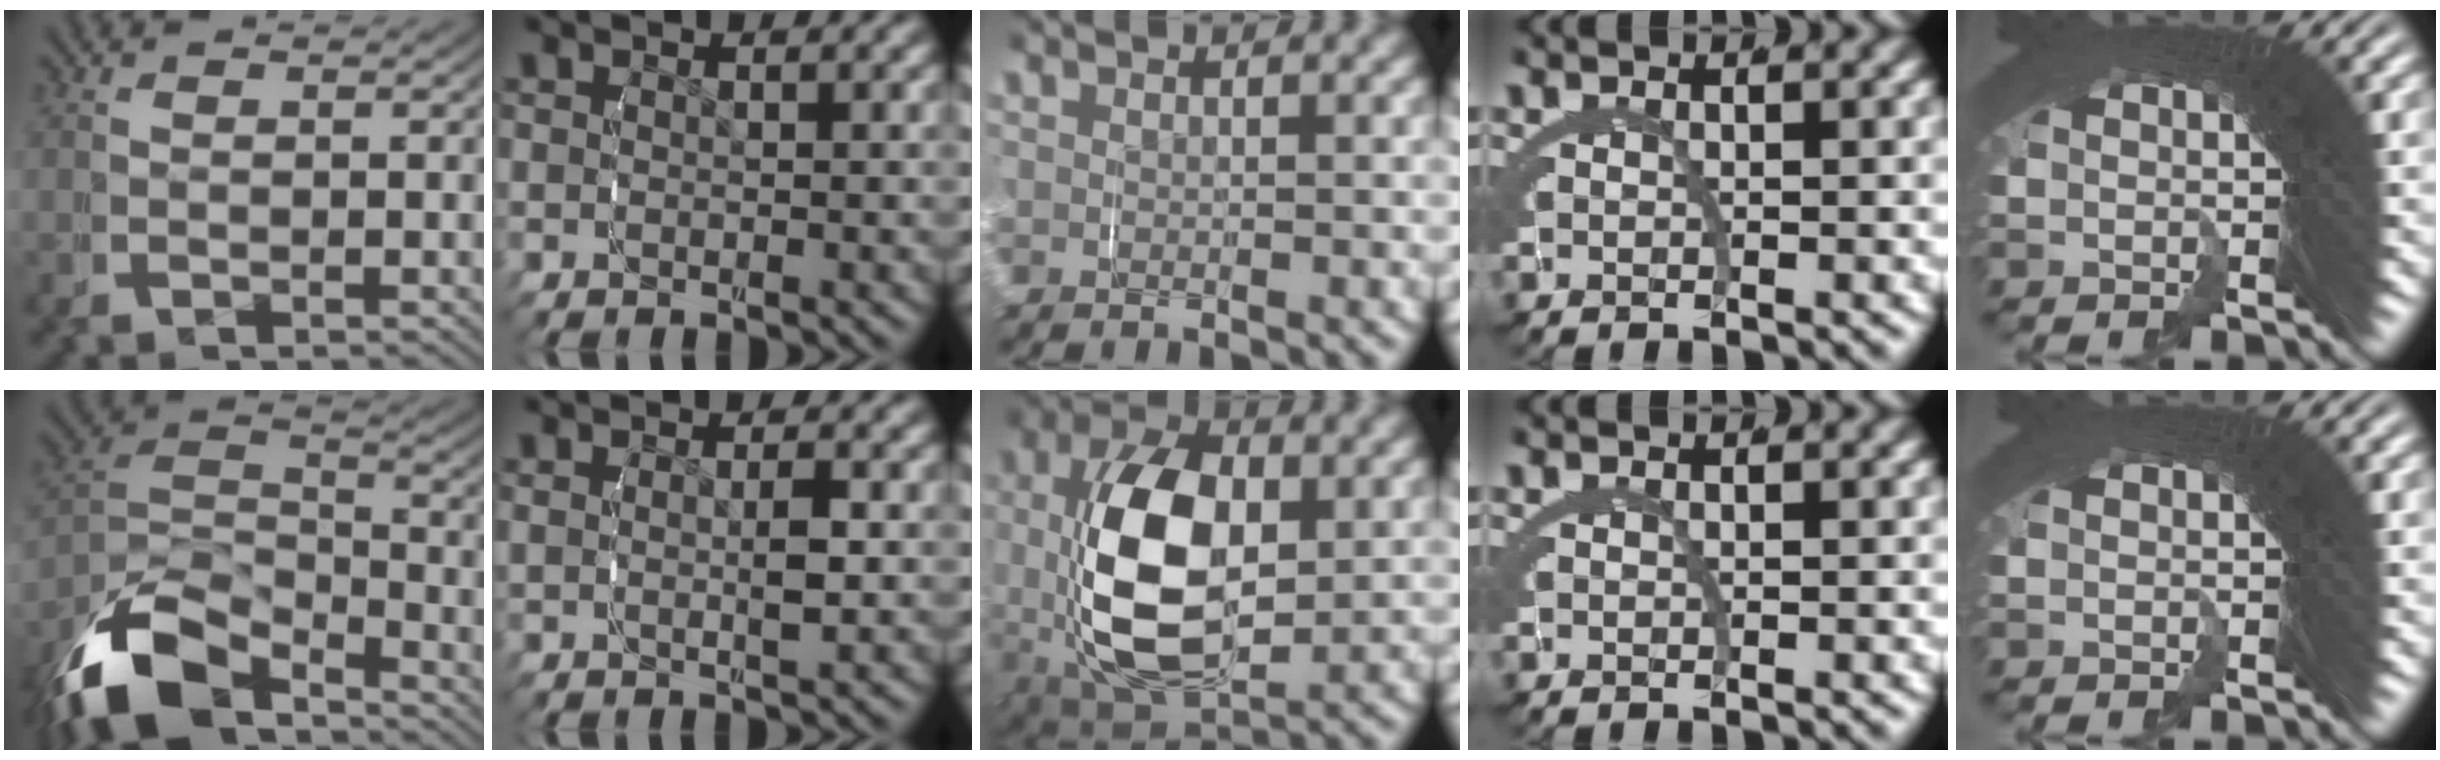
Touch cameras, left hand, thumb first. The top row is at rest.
{"thumb": {"total": 10.4, "force": [-5.3, 6.5, 6.2], "torque": [-0.139, -0.036, -0.077]}, "index": {"total": 1.7, "force": [0.4, 0.2, 1.6], "torque": [-0.022, 0.005, 0.005]}, "middle": {"total": 11.8, "force": [-0.3, 7.0, 9.5], "torque": [-0.208, -0.031, 0.008]}}